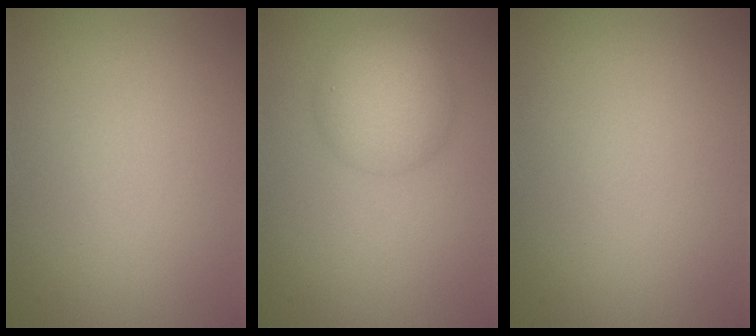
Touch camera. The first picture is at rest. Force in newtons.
{"total": 4.6, "press": 4.6, "slide": 0.1}
{"total": 0.0}